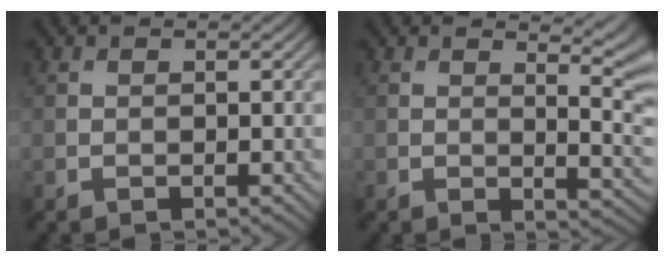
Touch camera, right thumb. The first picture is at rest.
{"total": 6.4, "force": [2.8, 2.2, 5.3], "torque": [-0.052, 0.003, 0.042]}